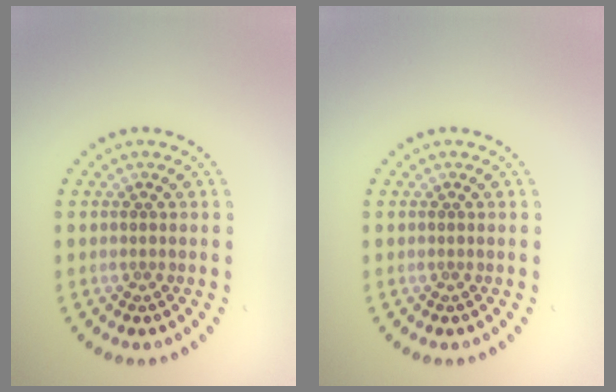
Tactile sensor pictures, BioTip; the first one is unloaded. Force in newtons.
{"total": 0.0}